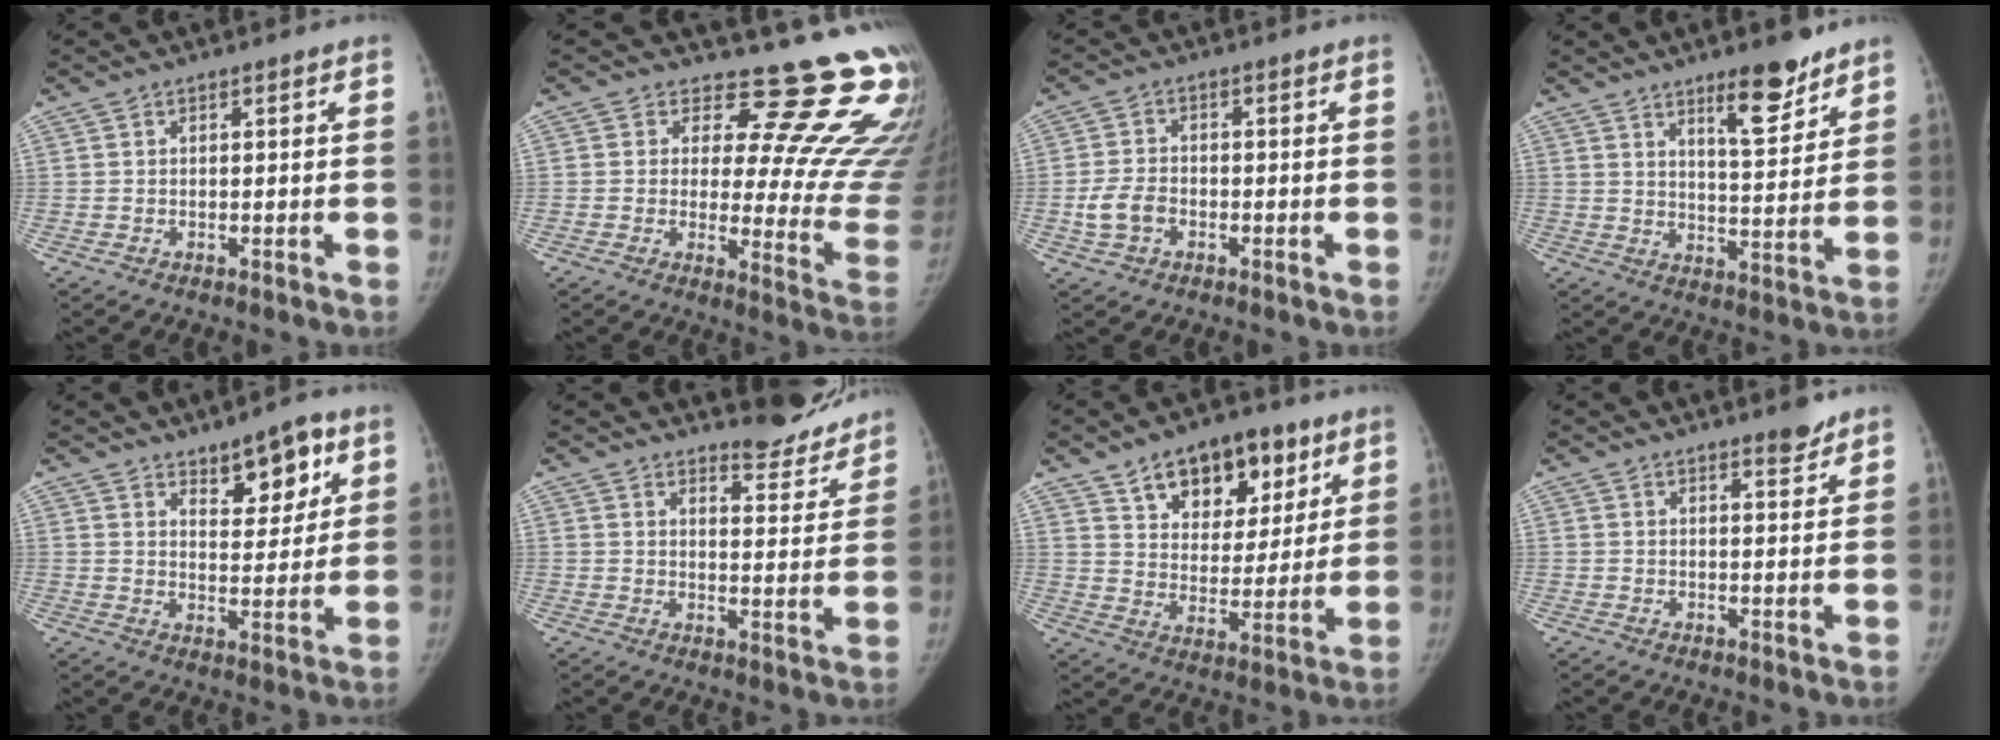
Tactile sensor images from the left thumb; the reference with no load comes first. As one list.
[{"total": 21.6, "force": [16.7, 8.3, 10.9], "torque": [-0.091, -0.135, 0.183]}, {"total": 5.2, "force": [-1.7, 3.7, 3.2], "torque": [-0.061, 0.013, -0.031]}, {"total": 10.4, "force": [7.3, 3.0, 6.8], "torque": [-0.078, -0.055, 0.115]}, {"total": 9.4, "force": [5.4, 4.5, 6.2], "torque": [-0.054, -0.034, 0.083]}, {"total": 9.4, "force": [9.0, 2.4, 1.8], "torque": [0.011, -0.084, 0.113]}, {"total": 16.3, "force": [9.3, 9.9, 9.0], "torque": [-0.079, -0.036, 0.149]}, {"total": 3.1, "force": [2.6, 0.7, 1.5], "torque": [-0.009, -0.022, 0.037]}]